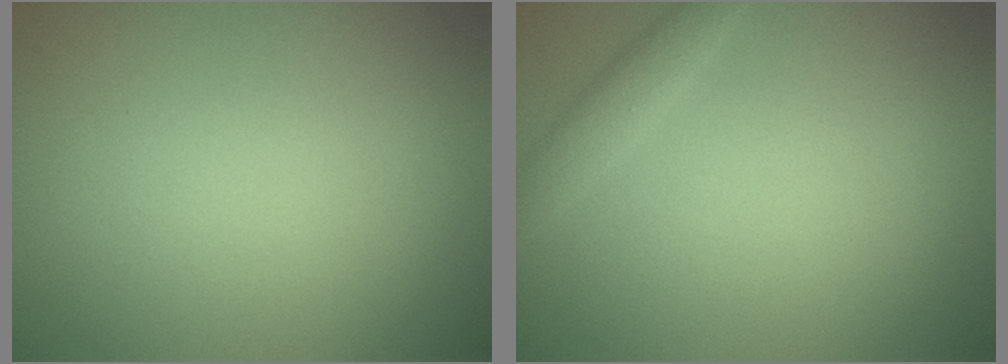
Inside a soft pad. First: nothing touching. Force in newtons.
{"total": 1.5, "press": 1.5, "slide": 0.1}